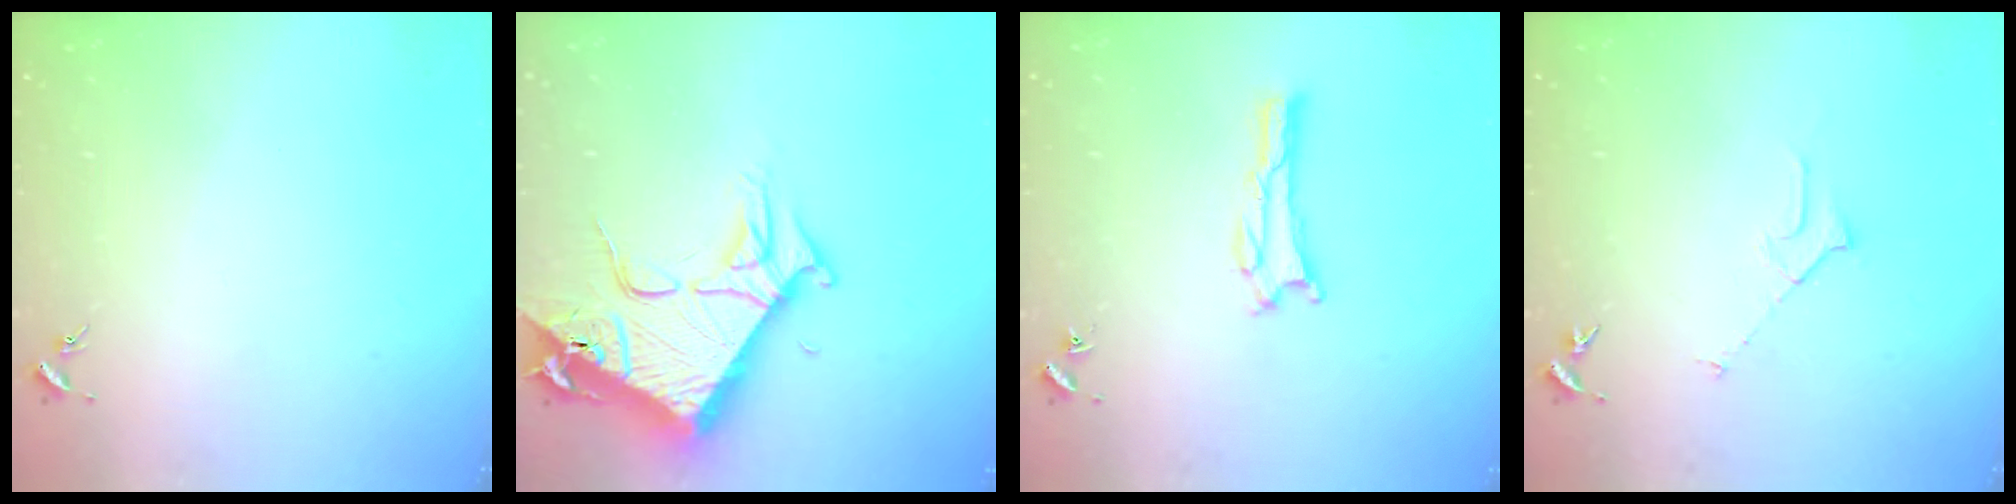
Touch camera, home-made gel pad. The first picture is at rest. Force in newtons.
{"total": 9.2, "press": 9.2, "slide": 0.9}
{"total": 1.3, "press": 1.3, "slide": 0.4}
{"total": 2.3, "press": 2.3, "slide": 0.2}